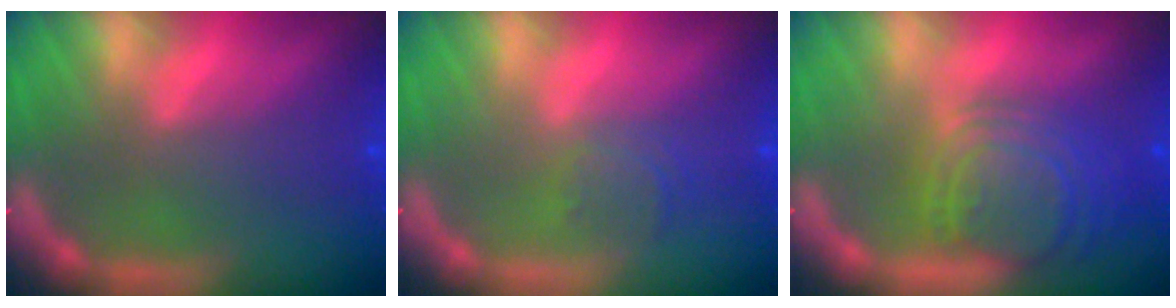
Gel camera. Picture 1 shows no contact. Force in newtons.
{"total": 1.9}
{"total": 8.5}